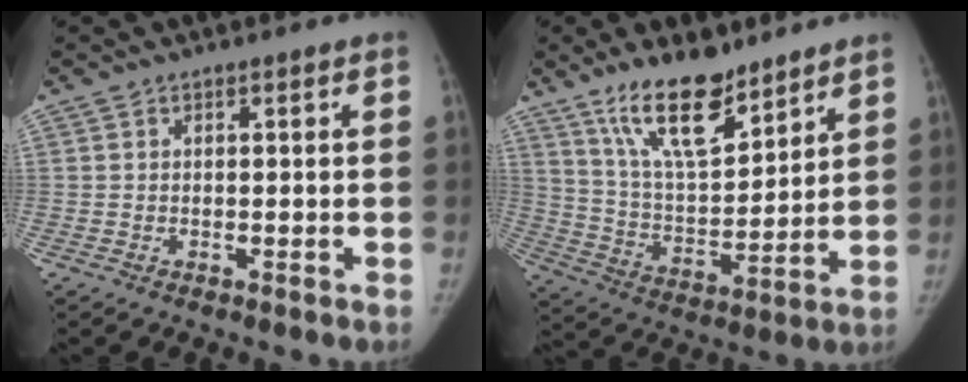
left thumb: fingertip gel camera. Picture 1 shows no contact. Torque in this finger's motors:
{"motor_torque": [1.13, -0.48, 1.39, -1.38, 0.39]}